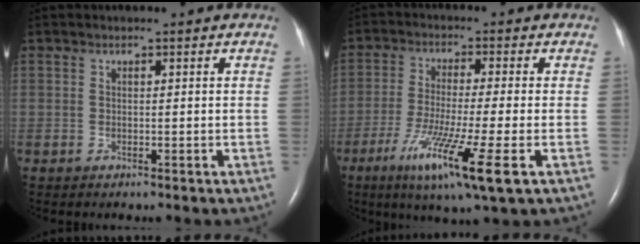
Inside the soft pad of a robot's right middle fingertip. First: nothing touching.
{"total": 12.1, "force": [-5.4, -0.3, 10.9], "torque": [-0.207, -0.040, -0.092]}